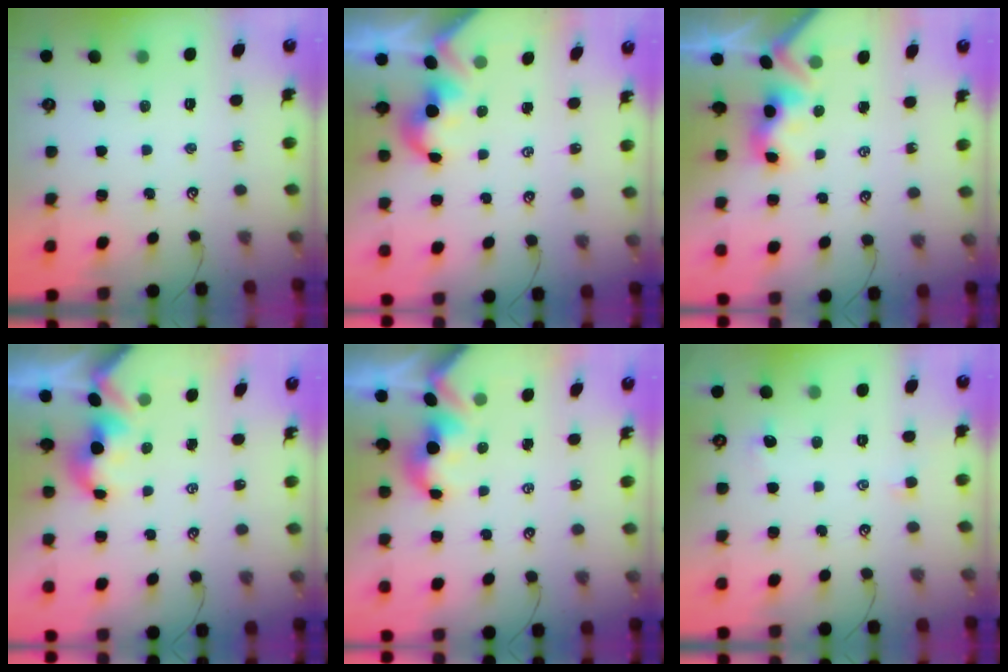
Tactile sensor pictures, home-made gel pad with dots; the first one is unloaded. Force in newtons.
{"total": 2.4, "press": 2.3, "slide": 0.3}
{"total": 3.0, "press": 3.0, "slide": 0.6}
{"total": 1.7, "press": 1.7, "slide": 0.2}
{"total": 1.6, "press": 1.6, "slide": 0.2}
{"total": 1.8, "press": 1.7, "slide": 0.5}